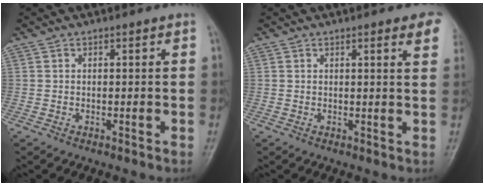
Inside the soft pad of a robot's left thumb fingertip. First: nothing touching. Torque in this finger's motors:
{"motor_torque": [-0.15, 0.23, -0.23, -0.27, 0.09]}